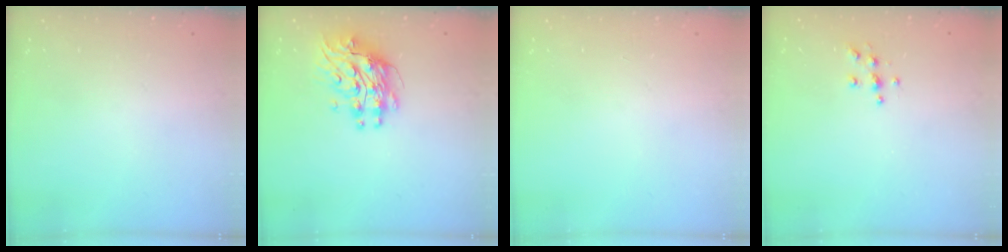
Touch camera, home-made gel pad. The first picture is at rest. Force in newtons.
{"total": 9.8, "press": 9.7, "slide": 0.8}
{"total": 0.0}
{"total": 5.5, "press": 5.5, "slide": 0.4}